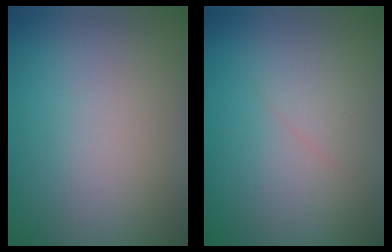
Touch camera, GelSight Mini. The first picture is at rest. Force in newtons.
{"total": 1.0, "press": 1.0, "slide": 0.0}